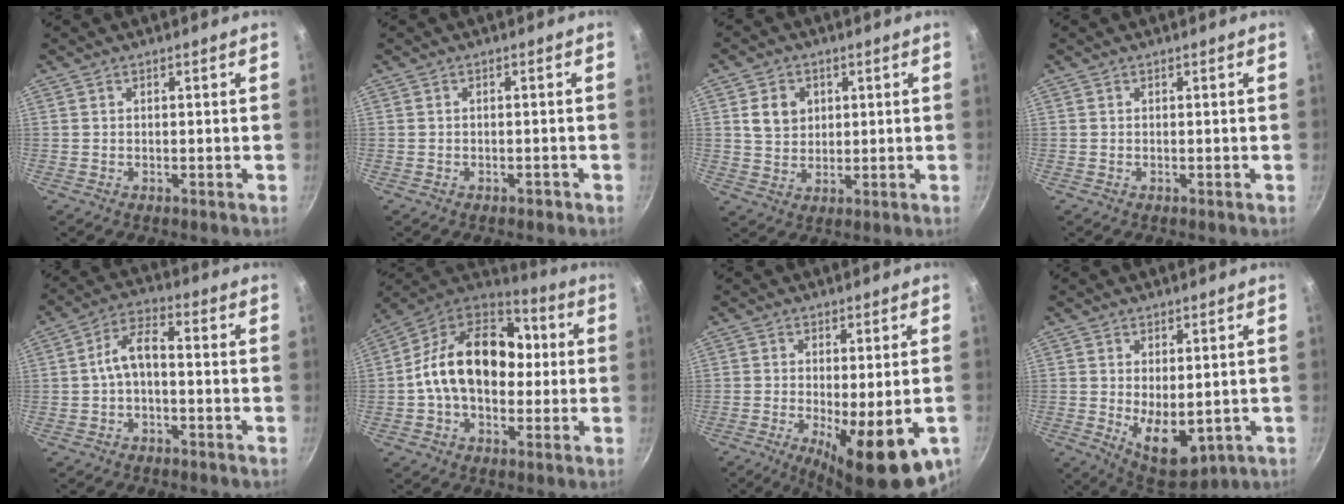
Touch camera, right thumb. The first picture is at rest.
{"total": 0.9, "force": [-0.6, 0.5, 0.4], "torque": [-0.005, 0.003, -0.011]}
{"total": 6.3, "force": [1.9, 5.2, 3.0], "torque": [-0.029, -0.009, 0.038]}
{"total": 0.0}
{"total": 6.4, "force": [-0.7, 3.3, 5.4], "torque": [-0.098, 0.031, -0.022]}
{"total": 20.0, "force": [0.3, 13.3, 14.9], "torque": [-0.223, 0.042, -0.001]}
{"total": 15.5, "force": [-5.8, 5.0, 13.5], "torque": [-0.169, -0.016, -0.071]}
{"total": 9.6, "force": [-1.4, 5.0, 8.0], "torque": [-0.104, -0.015, 0.001]}